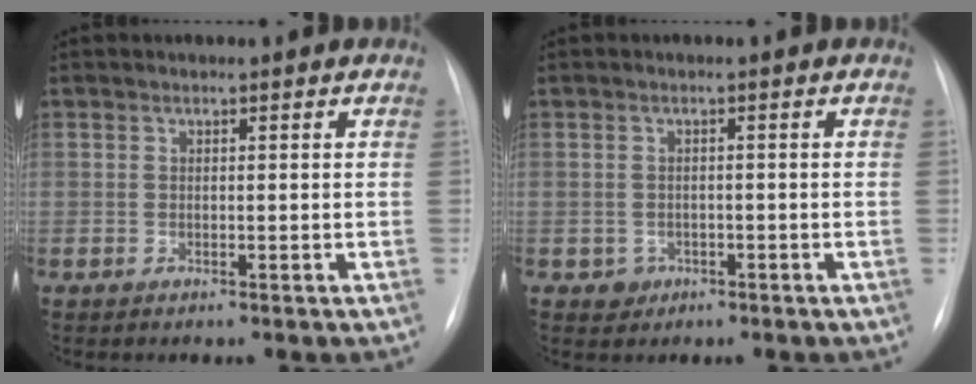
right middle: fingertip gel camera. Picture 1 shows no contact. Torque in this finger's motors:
{"motor_torque": [-0.15, -0.37, -0.01, -0.01]}